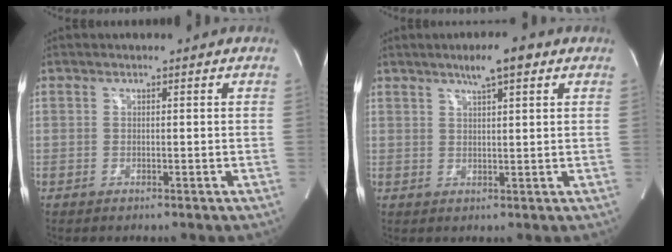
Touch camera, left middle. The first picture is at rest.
{"total": 5.0, "force": [3.2, 0.5, 3.9], "torque": [-0.065, 0.010, 0.049]}